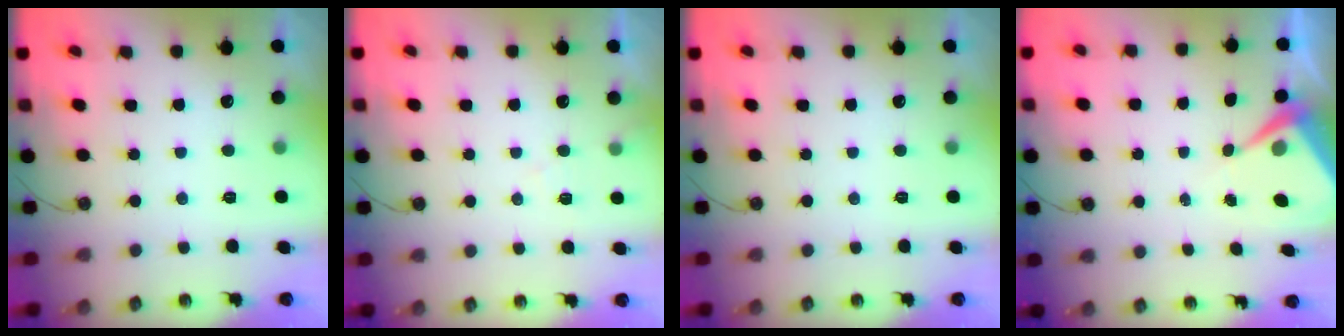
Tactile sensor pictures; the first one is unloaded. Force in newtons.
{"total": 4.7, "press": 4.7, "slide": 0.7}
{"total": 0.0}
{"total": 6.0, "press": 6.0, "slide": 0.5}